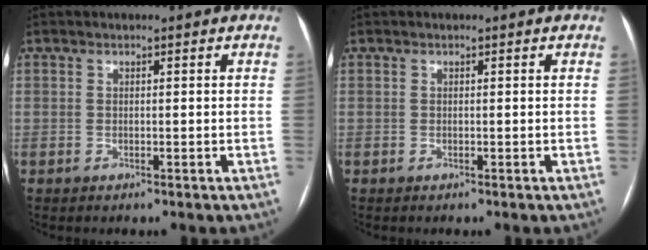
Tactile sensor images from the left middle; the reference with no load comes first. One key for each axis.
{"total": 0.0}